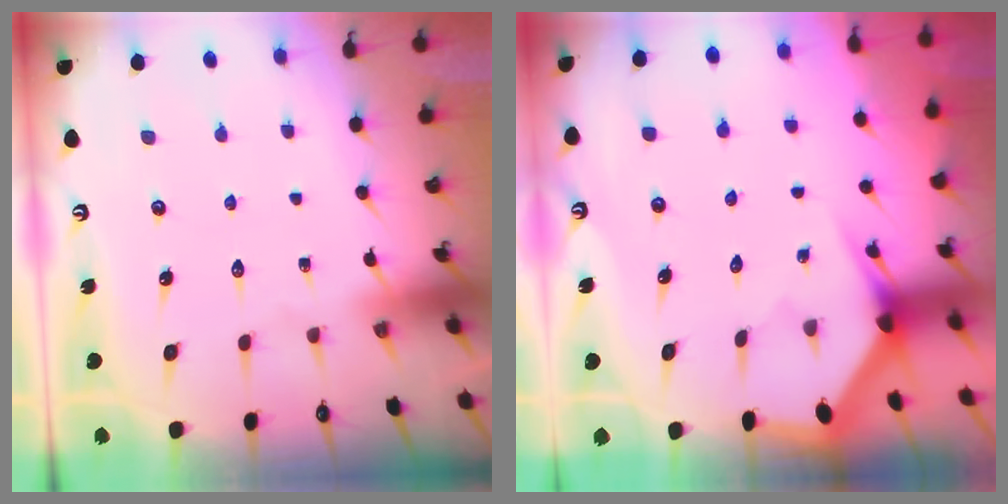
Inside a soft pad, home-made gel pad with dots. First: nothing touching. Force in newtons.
{"total": 2.9, "press": 2.9, "slide": 0.1}